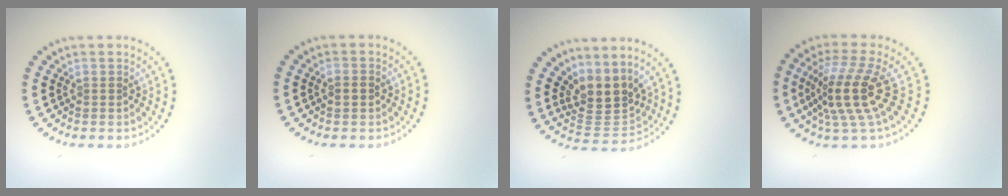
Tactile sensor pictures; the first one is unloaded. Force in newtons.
{"total": 1.5, "press": 1.5, "slide": 0.1}
{"total": 4.0, "press": 3.1, "slide": 2.5}
{"total": 5.1, "press": 3.7, "slide": 3.4}